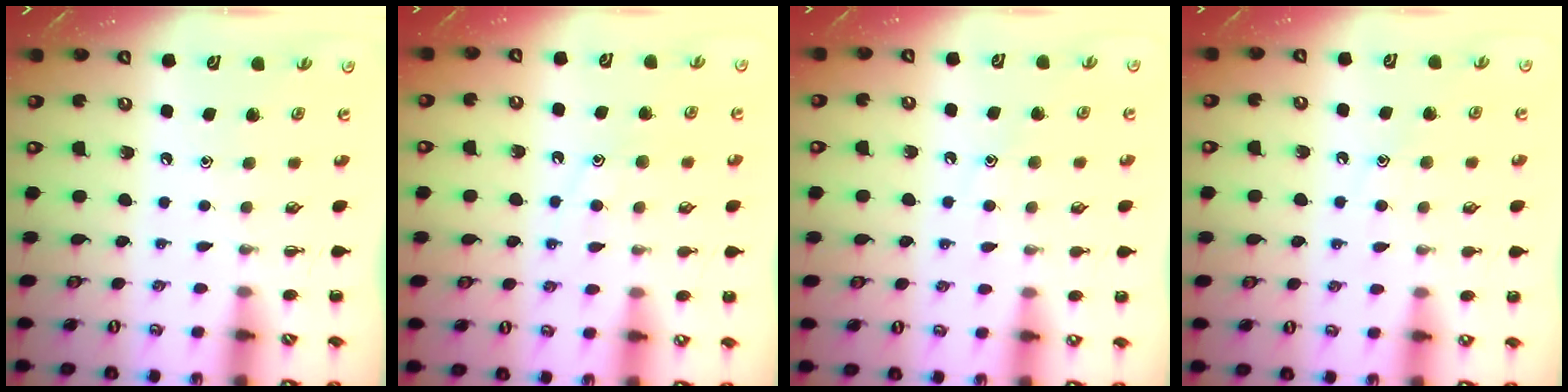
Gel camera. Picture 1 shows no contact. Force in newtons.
{"total": 10.0, "press": 9.9, "slide": 1.1}
{"total": 8.1, "press": 8.0, "slide": 1.4}
{"total": 8.1, "press": 8.0, "slide": 1.4}